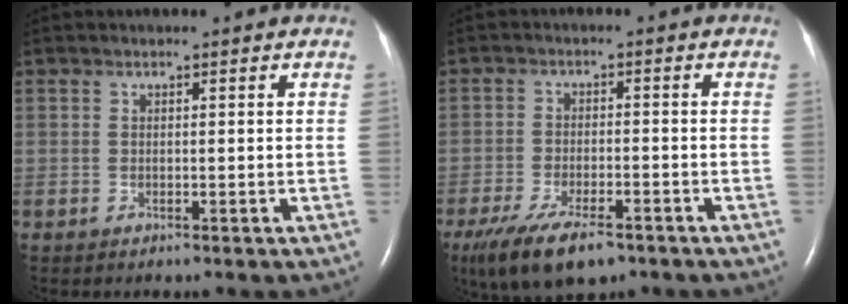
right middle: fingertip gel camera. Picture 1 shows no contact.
{"total": 10.5, "force": [-7.2, 3.5, 6.8], "torque": [-0.125, -0.016, -0.118]}